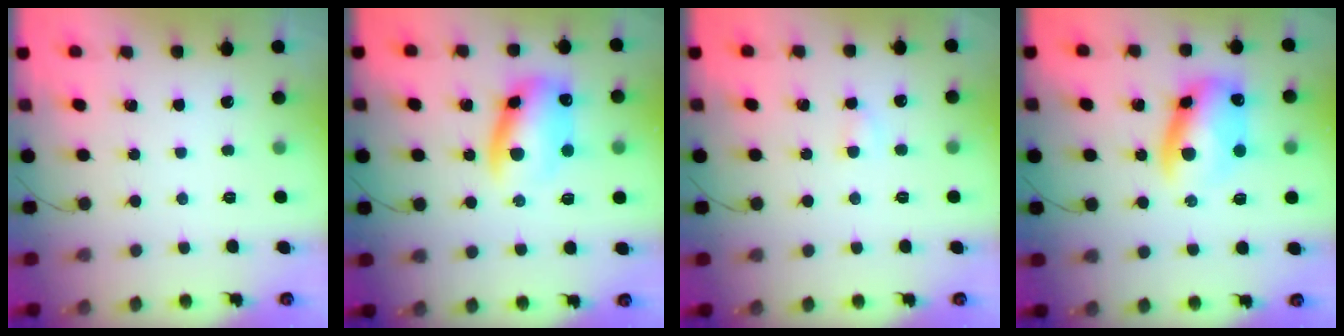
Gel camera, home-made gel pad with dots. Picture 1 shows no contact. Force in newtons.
{"total": 13.2, "press": 13.0, "slide": 2.3}
{"total": 2.6, "press": 2.5, "slide": 0.8}
{"total": 10.9, "press": 10.7, "slide": 2.3}